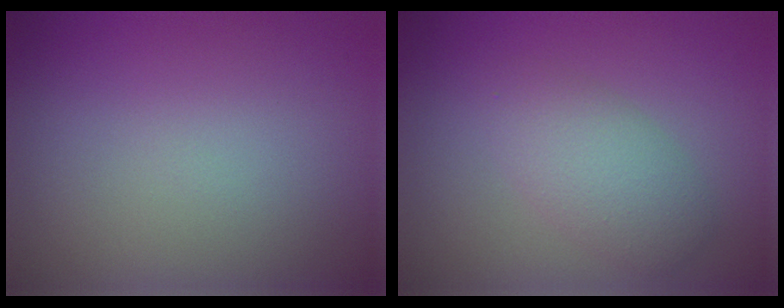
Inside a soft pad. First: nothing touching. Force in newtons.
{"total": 3.2, "press": 3.2, "slide": 0.0}